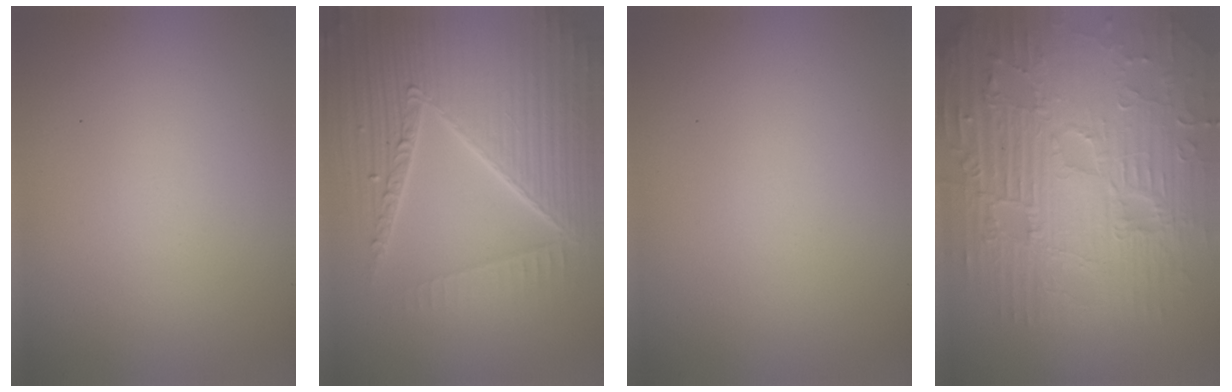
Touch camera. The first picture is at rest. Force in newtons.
{"total": 8.9, "press": 6.1, "slide": 6.5}
{"total": 0.0}
{"total": 12.5, "press": 7.9, "slide": 9.7}